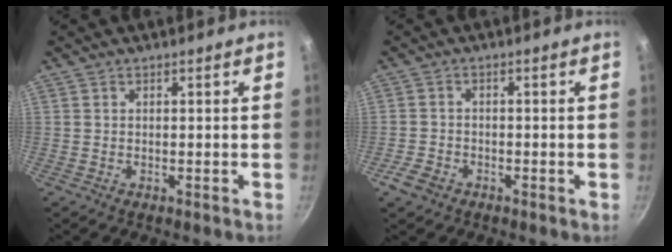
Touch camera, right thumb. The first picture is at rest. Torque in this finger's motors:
{"motor_torque": [1.39, 0.59, -0.24, 0.00, 0.07]}